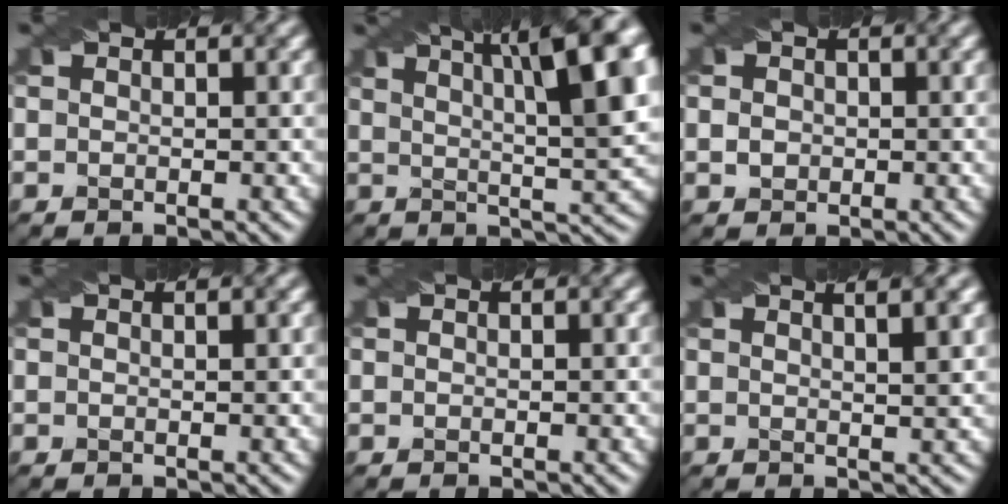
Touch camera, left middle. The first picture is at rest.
{"total": 12.5, "force": [5.5, 3.3, 10.7], "torque": [-0.117, 0.026, 0.076]}
{"total": 1.5, "force": [0.0, 1.3, 0.7], "torque": [-0.014, 0.000, -0.002]}
{"total": 0.8, "force": [0.5, 0.1, 0.5], "torque": [-0.008, 0.001, 0.006]}
{"total": 0.0}
{"total": 4.7, "force": [2.8, 1.6, 3.5], "torque": [-0.017, 0.023, 0.009]}